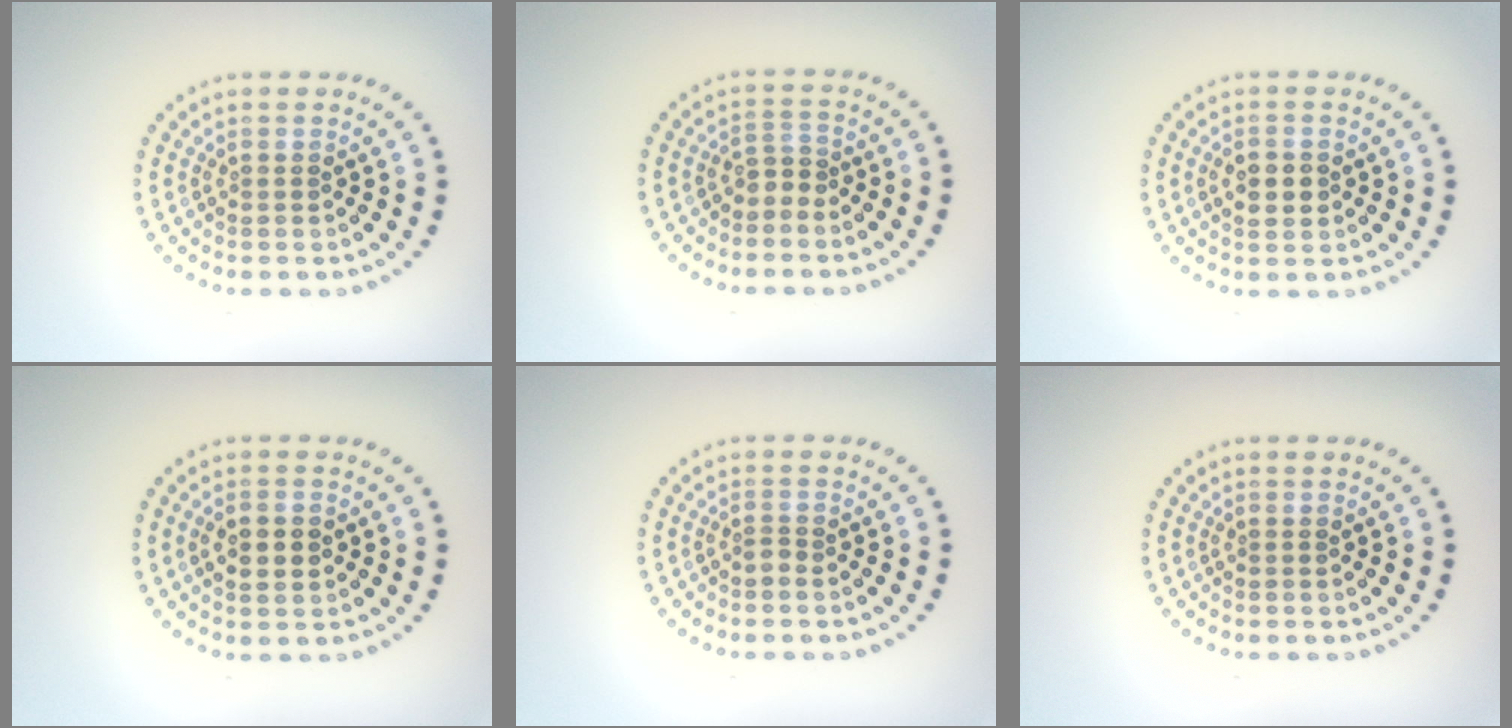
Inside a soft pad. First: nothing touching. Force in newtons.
{"total": 1.5, "press": 1.0, "slide": 1.1}
{"total": 2.6, "press": 2.6, "slide": 0.2}
{"total": 2.2, "press": 2.2, "slide": 0.1}
{"total": 0.8, "press": 0.5, "slide": 0.7}
{"total": 0.0}